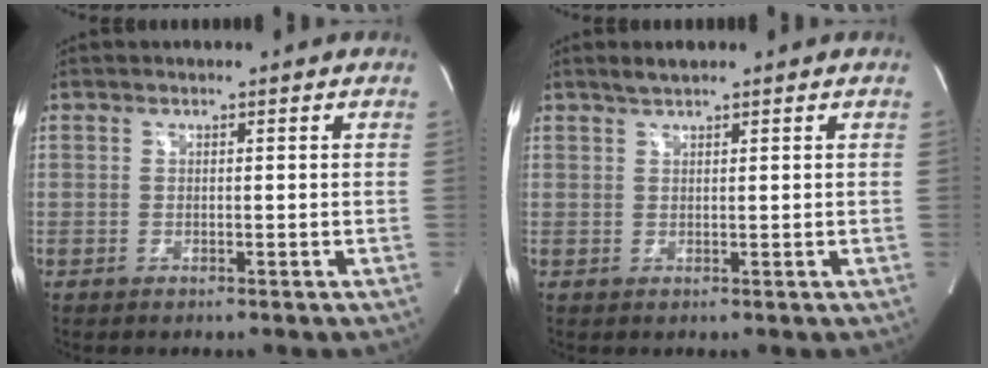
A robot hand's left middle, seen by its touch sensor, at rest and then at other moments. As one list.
[{"total": 1.9, "force": [1.6, 0.2, 1.0], "torque": [-0.025, 0.007, 0.032]}]